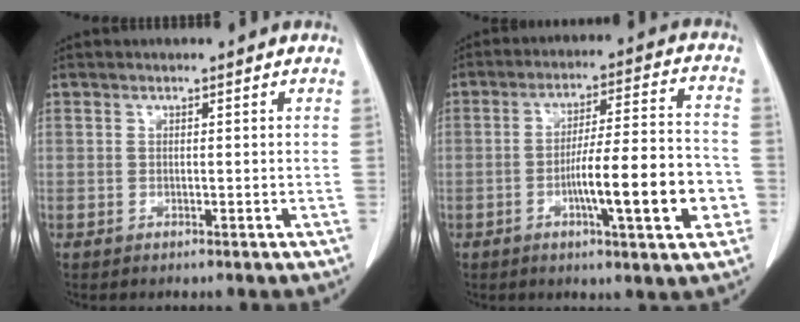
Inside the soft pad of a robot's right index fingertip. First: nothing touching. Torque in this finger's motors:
{"motor_torque": [0.53, -0.15, 0.35, 0.10]}